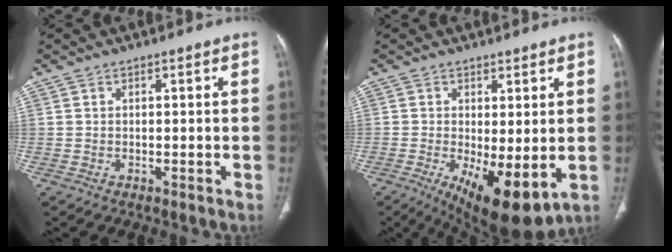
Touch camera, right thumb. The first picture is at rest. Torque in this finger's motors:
{"motor_torque": [-0.26, 1.36, 0.13, -0.05, 0.10]}